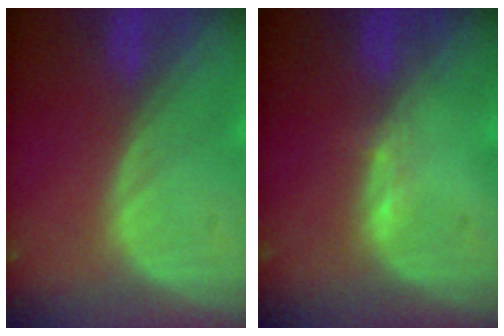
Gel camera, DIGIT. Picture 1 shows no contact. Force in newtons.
{"total": 1.0, "press": 0.8, "slide": 0.5}